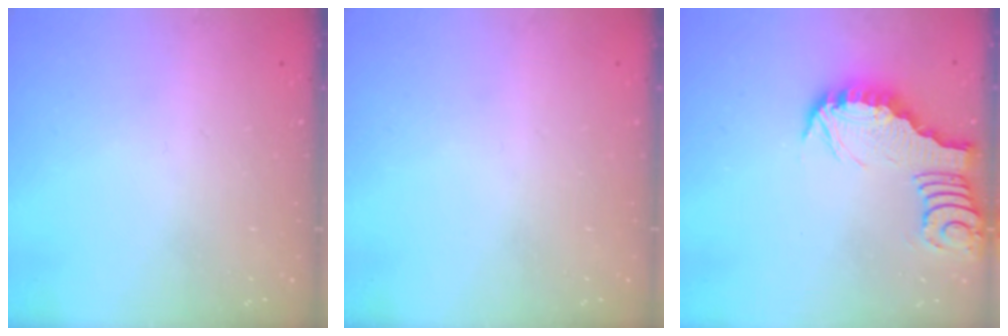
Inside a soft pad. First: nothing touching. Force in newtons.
{"total": 0.0}
{"total": 2.9, "press": 2.8, "slide": 0.3}